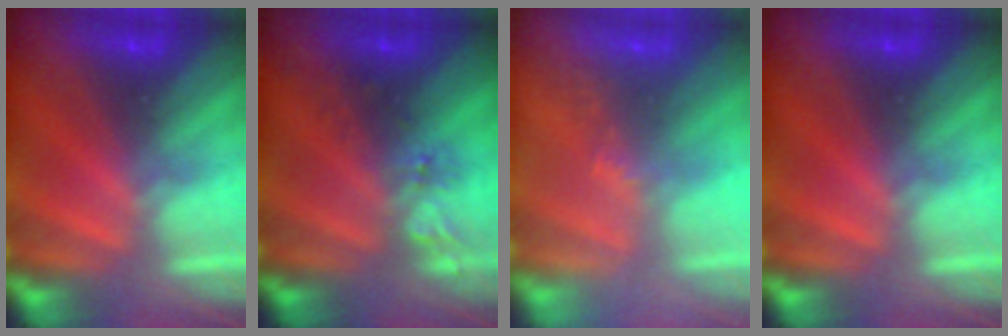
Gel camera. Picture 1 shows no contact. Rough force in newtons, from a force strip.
{"total": 2.6}
{"total": 2.2}
{"total": 0.0}